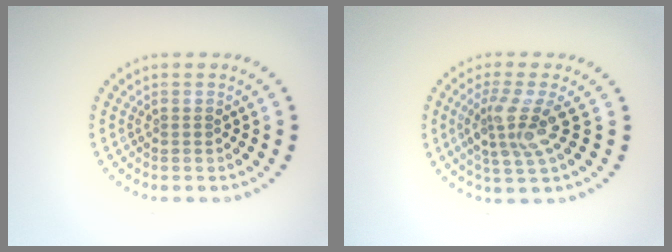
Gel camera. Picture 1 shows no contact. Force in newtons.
{"total": 3.5, "press": 3.0, "slide": 1.9}